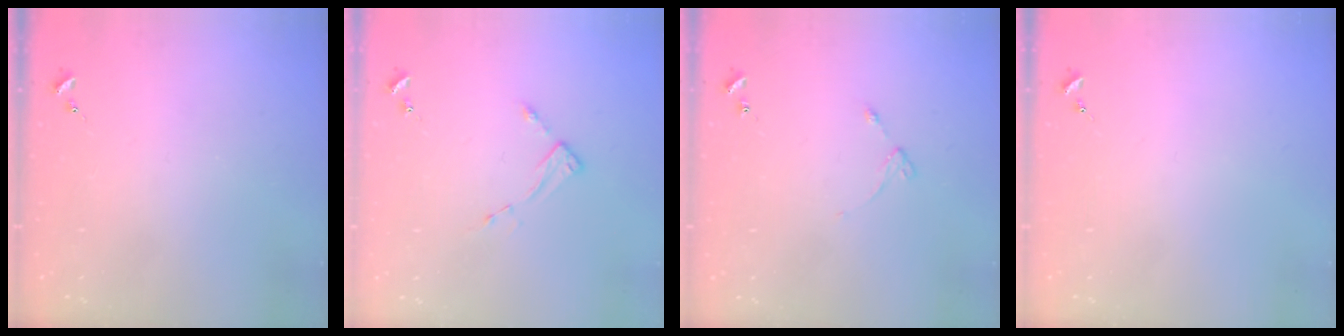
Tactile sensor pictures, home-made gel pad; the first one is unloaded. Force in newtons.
{"total": 3.0, "press": 3.0, "slide": 0.5}
{"total": 4.0, "press": 3.9, "slide": 0.5}
{"total": 0.0}